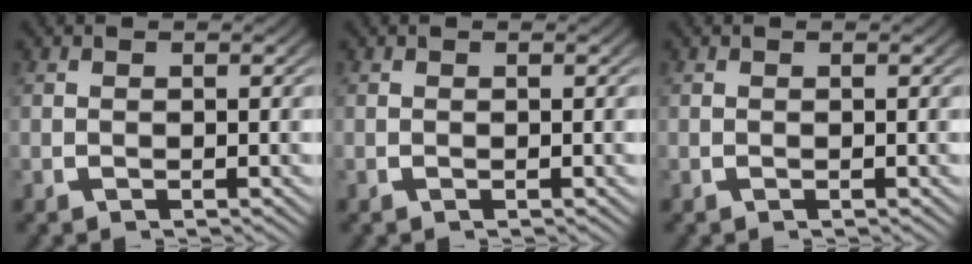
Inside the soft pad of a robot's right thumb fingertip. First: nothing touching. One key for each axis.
{"total": 0.0}
{"total": 0.0}